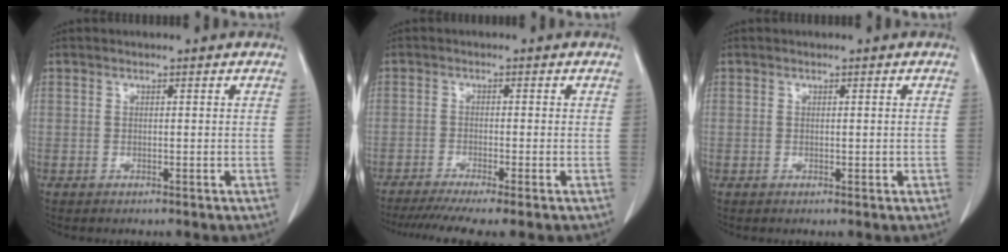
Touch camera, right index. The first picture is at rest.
{"total": 8.6, "force": [-6.6, -0.1, 5.5], "torque": [-0.082, -0.016, -0.106]}
{"total": 0.8, "force": [0.0, 0.5, 0.6], "torque": [-0.008, -0.001, 0.003]}